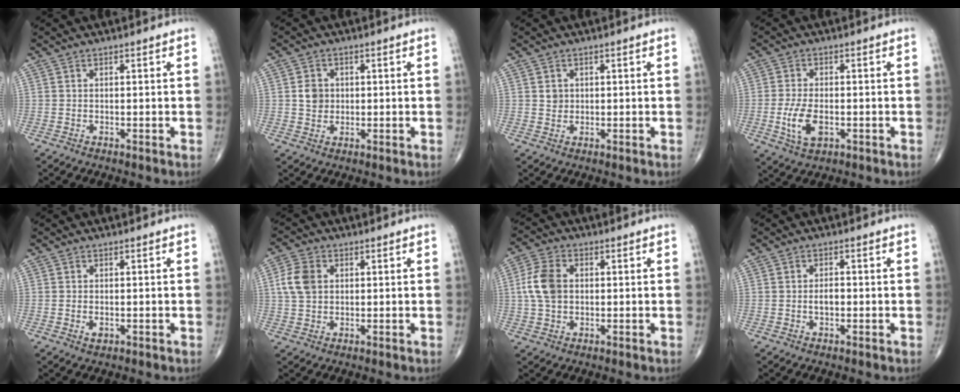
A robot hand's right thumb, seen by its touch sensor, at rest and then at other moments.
{"total": 3.6, "force": [0.4, 3.1, 1.7], "torque": [-0.014, 0.000, 0.007]}
{"total": 1.7, "force": [0.4, 1.5, 0.7], "torque": [-0.004, -0.001, 0.009]}
{"total": 6.7, "force": [-1.6, 3.5, 5.4], "torque": [-0.109, -0.003, -0.026]}
{"total": 1.3, "force": [-0.3, 0.8, 1.0], "torque": [-0.014, -0.003, -0.004]}
{"total": 6.2, "force": [1.2, 4.5, 4.1], "torque": [-0.081, 0.004, 0.020]}
{"total": 7.5, "force": [0.6, 5.1, 5.4], "torque": [-0.113, 0.011, 0.010]}
{"total": 2.0, "force": [-0.4, 1.1, 1.6], "torque": [-0.025, 0.003, -0.009]}